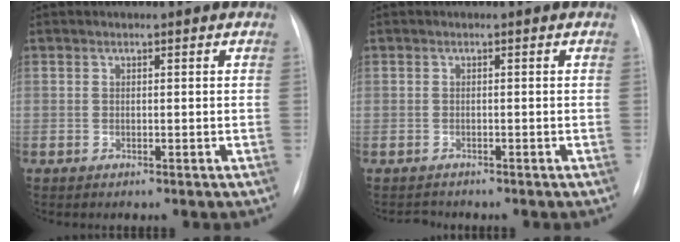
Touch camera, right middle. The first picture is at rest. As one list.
[{"total": 1.3, "force": [-1.0, 0.6, -0.5], "torque": [0.002, -0.004, -0.018]}]